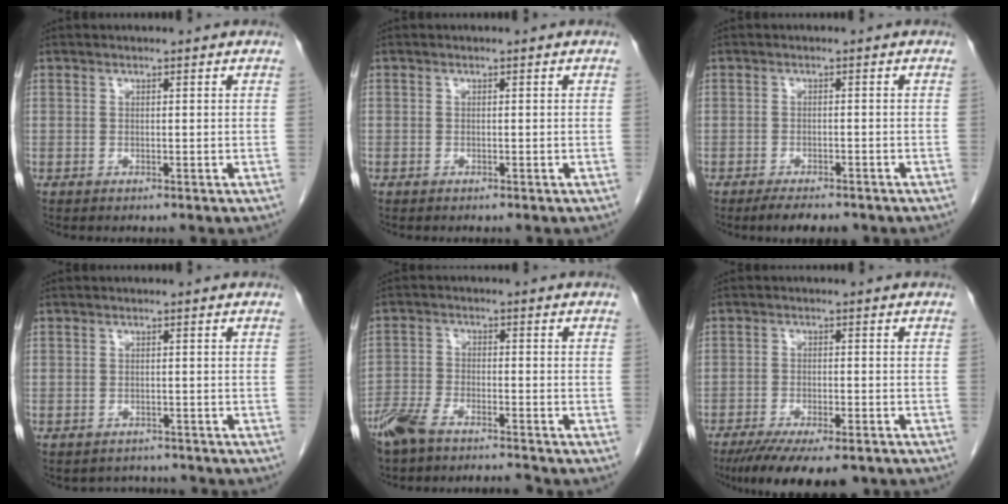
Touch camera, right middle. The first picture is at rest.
{"total": 0.0}
{"total": 4.5, "force": [-3.7, 1.5, 2.3], "torque": [-0.033, -0.005, -0.052]}
{"total": 2.8, "force": [-2.4, 1.3, -0.5], "torque": [0.003, 0.005, -0.036]}
{"total": 6.9, "force": [-6.2, 1.1, 2.9], "torque": [-0.062, -0.008, -0.117]}
{"total": 12.0, "force": [-9.1, 3.3, 7.1], "torque": [-0.106, -0.015, -0.136]}